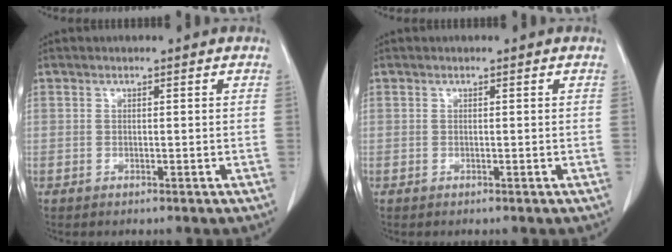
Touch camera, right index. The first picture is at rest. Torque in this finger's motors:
{"motor_torque": [0.01, 0.00, 0.00, 0.00]}